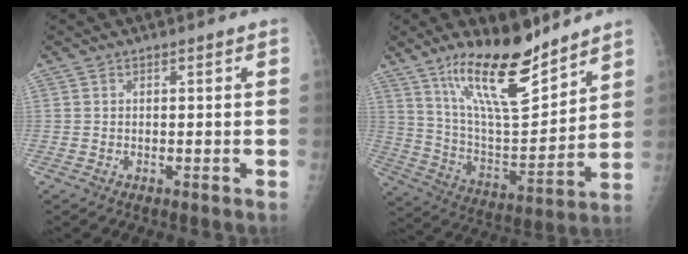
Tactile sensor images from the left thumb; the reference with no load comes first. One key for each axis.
{"total": 19.0, "fx": 13.5, "fy": 5.6, "fz": 12.2, "tx": -0.173, "ty": -0.087, "tz": 0.243}